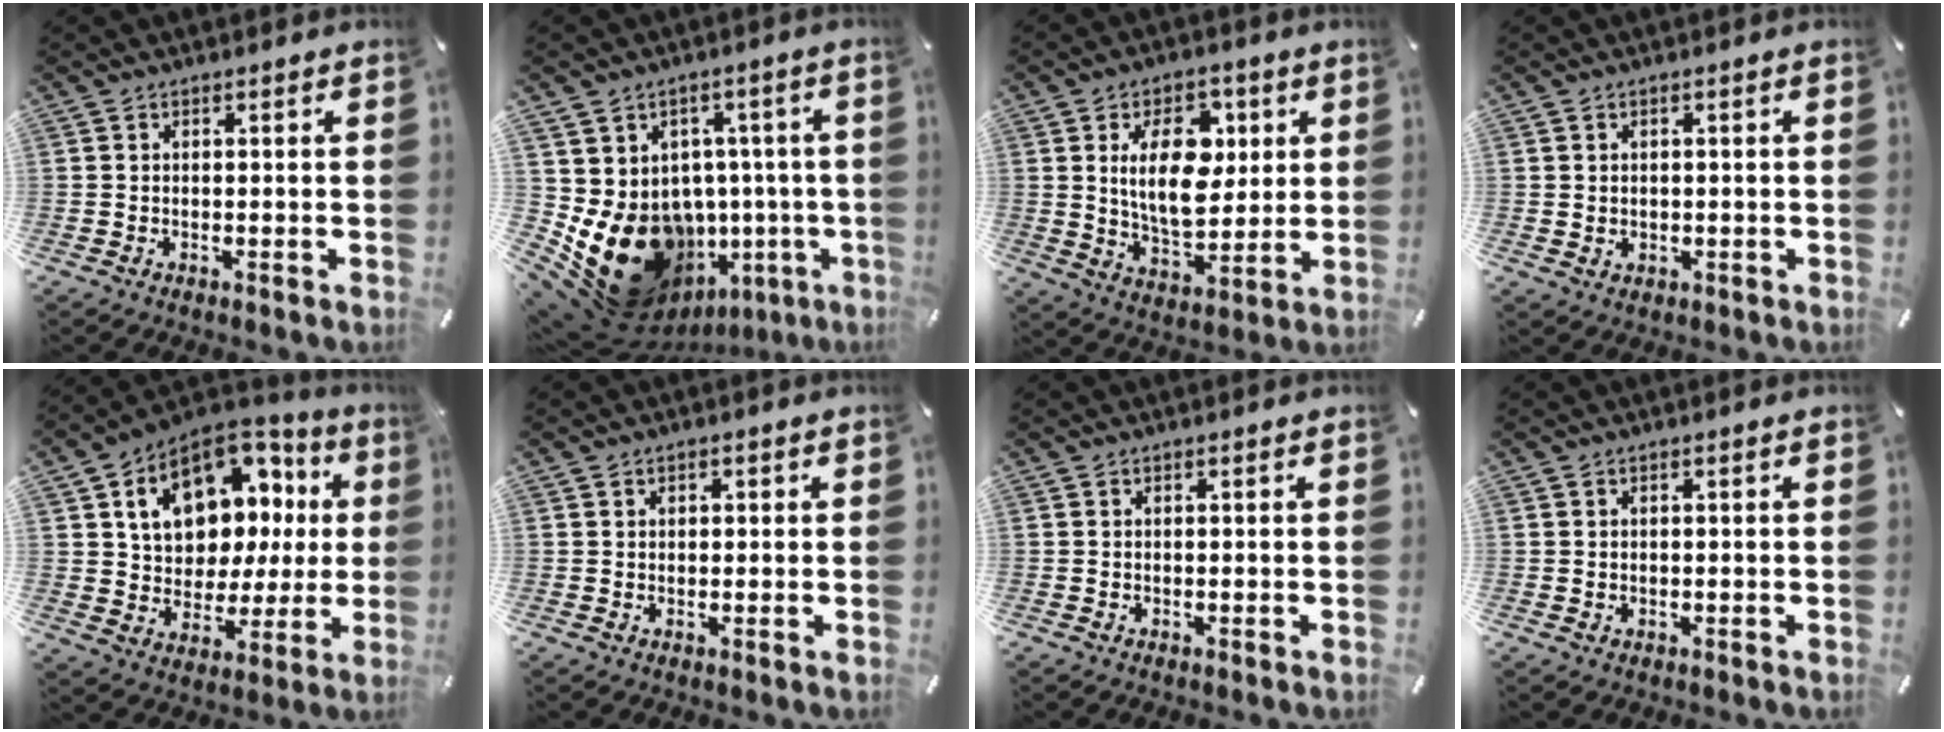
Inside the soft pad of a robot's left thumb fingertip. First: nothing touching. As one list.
[{"total": 20.0, "force": [-5.7, 14.5, 12.6], "torque": [-0.224, 0.011, -0.065]}, {"total": 15.1, "force": [3.6, 9.5, 11.2], "torque": [-0.195, 0.002, 0.059]}, {"total": 1.5, "force": [0.5, 1.4, 0.2], "torque": [-0.006, 0.004, 0.006]}, {"total": 17.5, "force": [7.4, 12.3, 10.0], "torque": [-0.163, -0.035, 0.134]}, {"total": 1.2, "force": [0.3, 1.0, 0.5], "torque": [-0.011, 0.007, 0.003]}, {"total": 0.0}, {"total": 0.6, "force": [0.1, 0.6, 0.2], "torque": [-0.003, 0.003, 0.001]}]